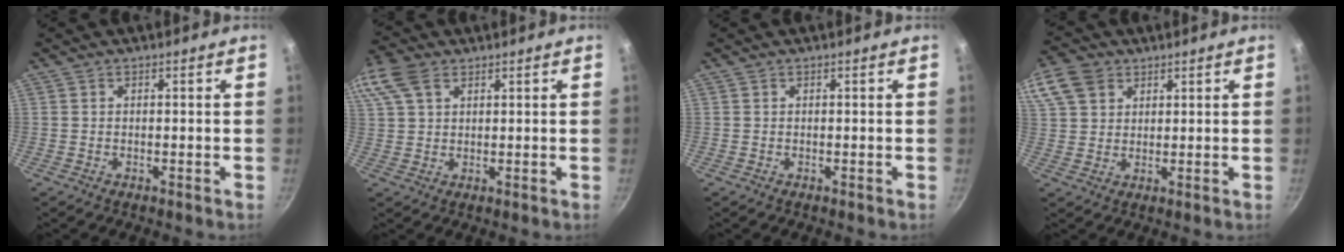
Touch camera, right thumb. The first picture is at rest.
{"total": 9.1, "force": [4.6, 5.6, 5.6], "torque": [-0.120, 0.020, 0.088]}
{"total": 0.0}
{"total": 11.8, "force": [5.8, 8.6, 5.6], "torque": [-0.121, 0.016, 0.113]}